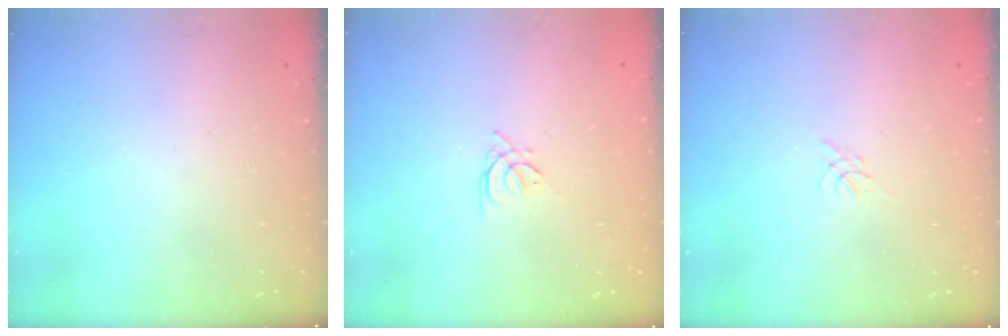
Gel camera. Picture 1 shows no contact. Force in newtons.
{"total": 2.5, "press": 2.4, "slide": 0.5}
{"total": 0.0}